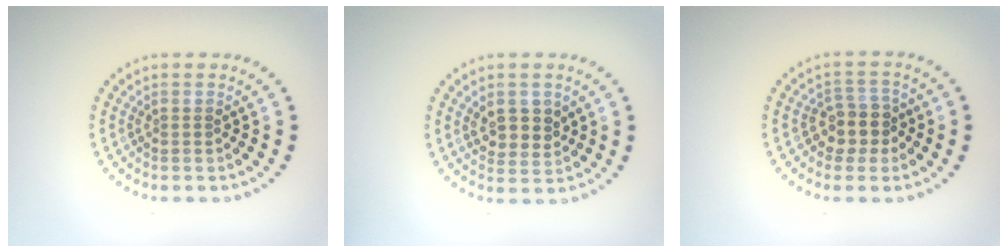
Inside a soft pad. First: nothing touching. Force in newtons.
{"total": 2.8, "press": 2.7, "slide": 0.9}
{"total": 2.7, "press": 2.5, "slide": 1.2}